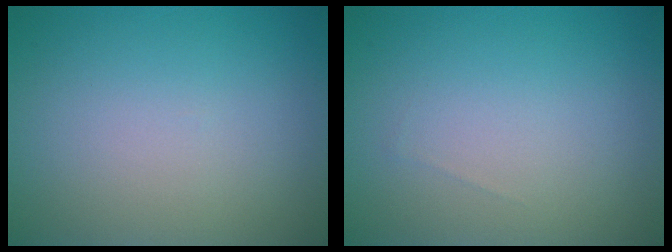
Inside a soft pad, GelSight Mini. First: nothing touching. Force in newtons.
{"total": 0.0}